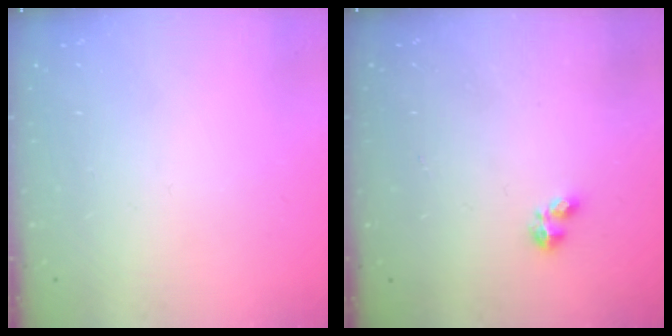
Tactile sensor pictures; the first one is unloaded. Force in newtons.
{"total": 2.2, "press": 2.2, "slide": 0.4}